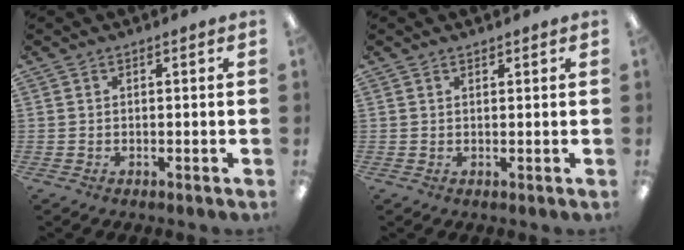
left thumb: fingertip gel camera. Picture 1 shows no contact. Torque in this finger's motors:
{"motor_torque": [-0.10, 0.22, 0.02, 0.08, 0.01]}